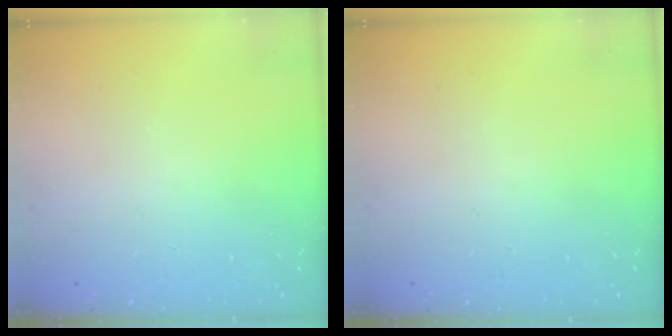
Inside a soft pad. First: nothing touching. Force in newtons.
{"total": 0.0}